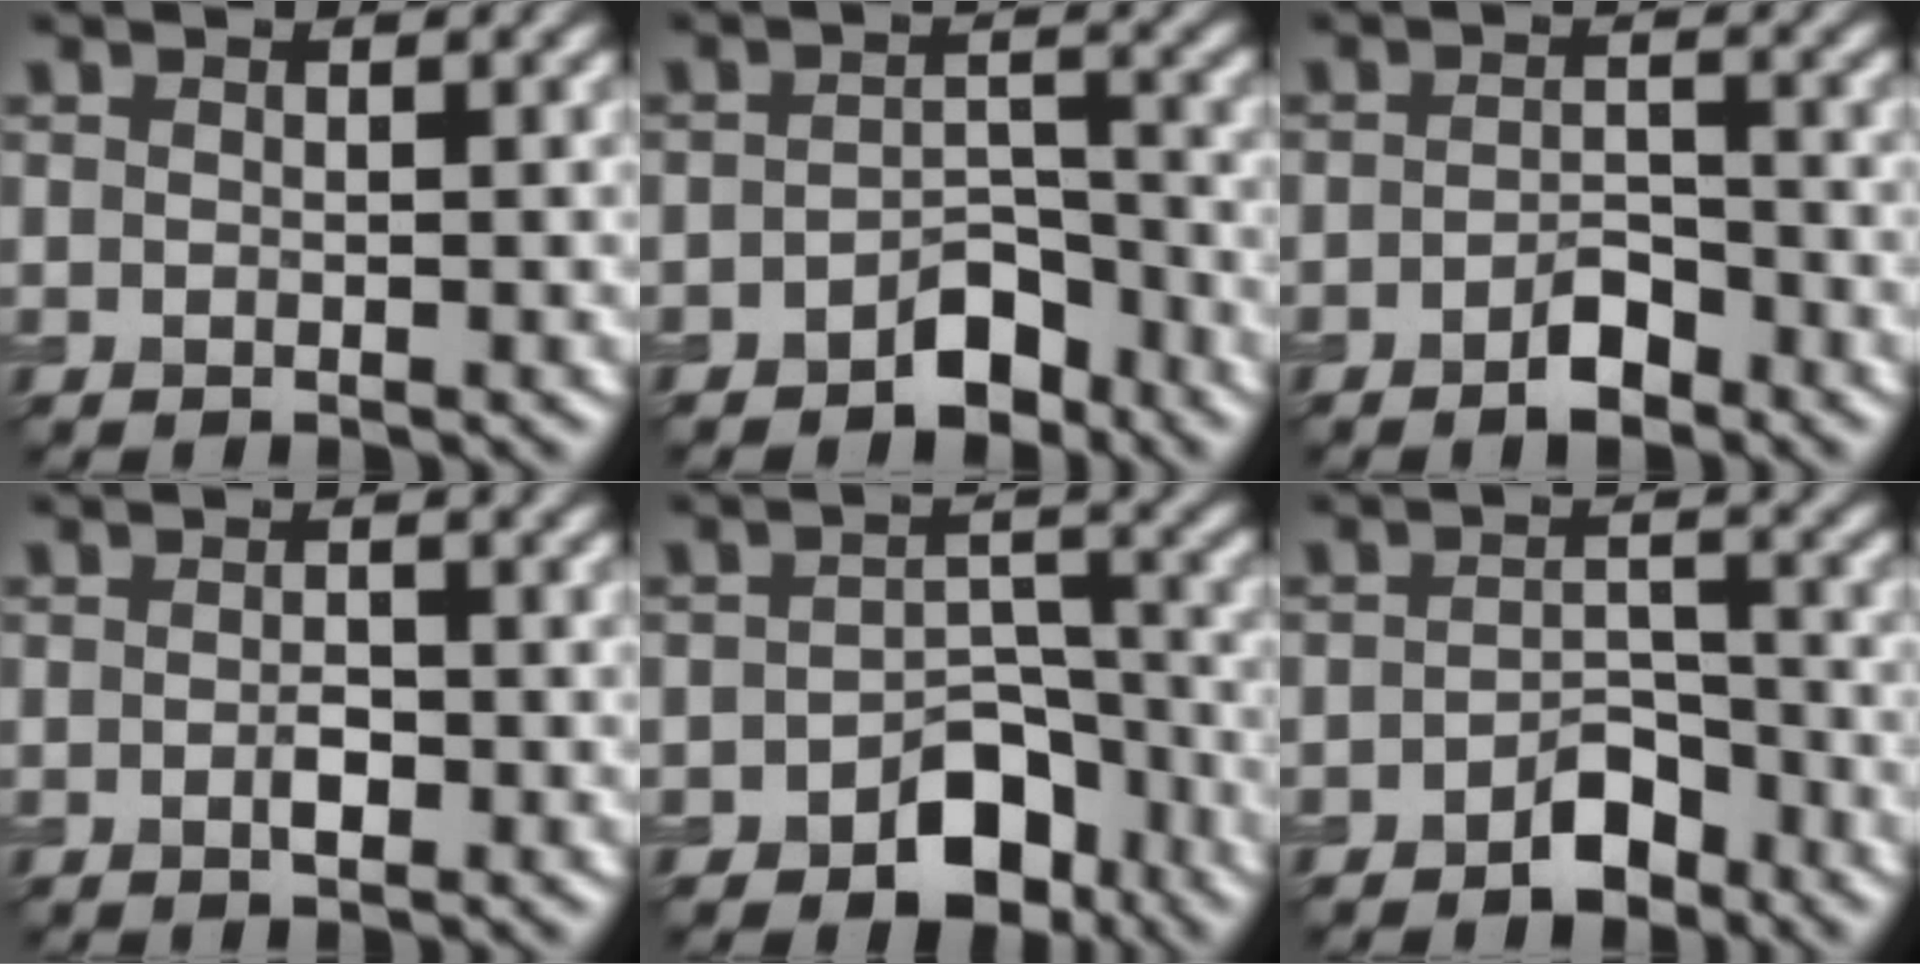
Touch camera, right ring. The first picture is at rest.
{"total": 3.3, "force": [-2.3, 1.7, 1.5], "torque": [-0.017, 0.012, -0.039]}
{"total": 2.5, "force": [-1.7, 1.0, 1.6], "torque": [-0.022, 0.005, -0.032]}
{"total": 1.3, "force": [-0.4, 0.6, 1.1], "torque": [-0.022, -0.001, -0.008]}
{"total": 5.6, "force": [-3.2, 3.5, 3.0], "torque": [-0.029, 0.000, -0.049]}
{"total": 2.9, "force": [-2.0, 1.5, 1.5], "torque": [-0.020, 0.011, -0.035]}